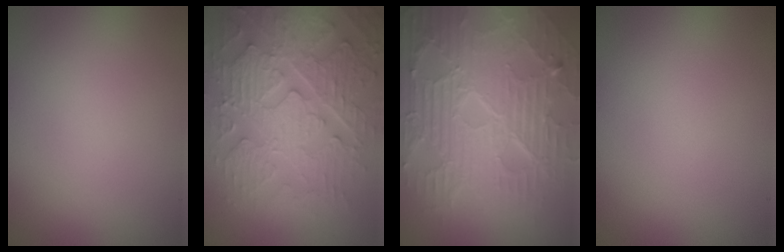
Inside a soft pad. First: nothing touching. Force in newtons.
{"total": 7.4, "press": 6.0, "slide": 4.3}
{"total": 10.4, "press": 6.7, "slide": 7.9}
{"total": 0.0}